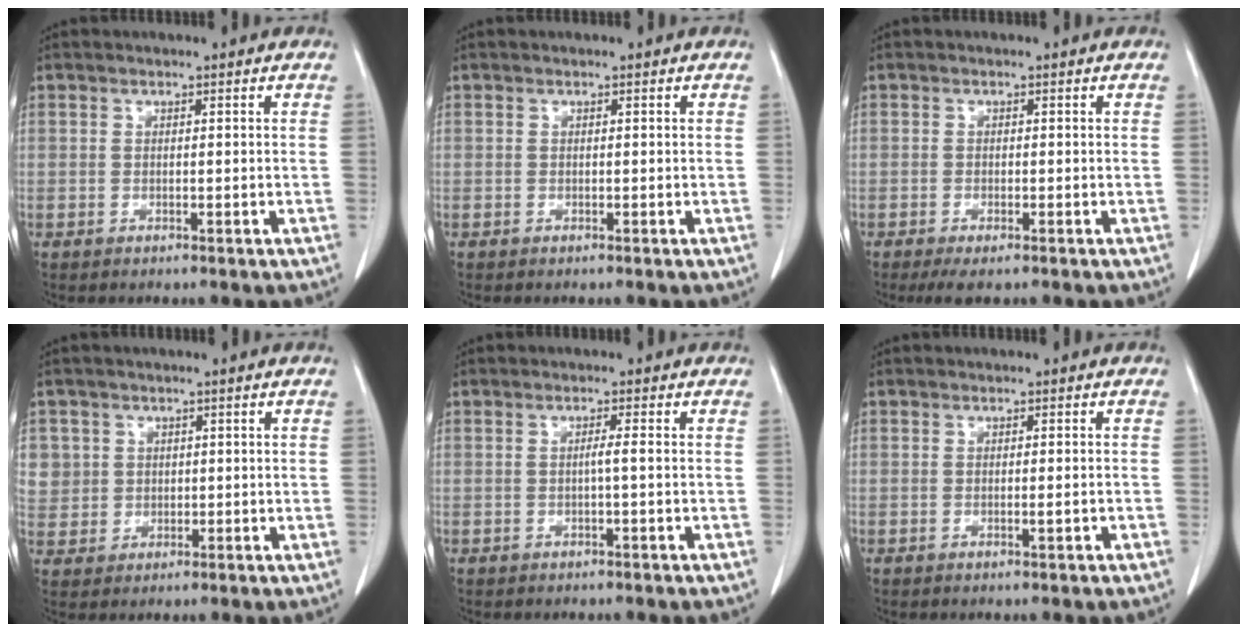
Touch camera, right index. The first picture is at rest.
{"total": 0.0}
{"total": 2.7, "force": [-1.7, 0.7, 1.9], "torque": [-0.033, -0.006, -0.024]}
{"total": 6.2, "force": [1.9, 5.9, 0.5], "torque": [-0.014, 0.013, 0.050]}
{"total": 1.1, "force": [-0.2, -0.3, 1.0], "torque": [-0.015, 0.003, -0.006]}
{"total": 1.0, "force": [-0.3, 0.0, 0.9], "torque": [-0.018, -0.002, -0.002]}